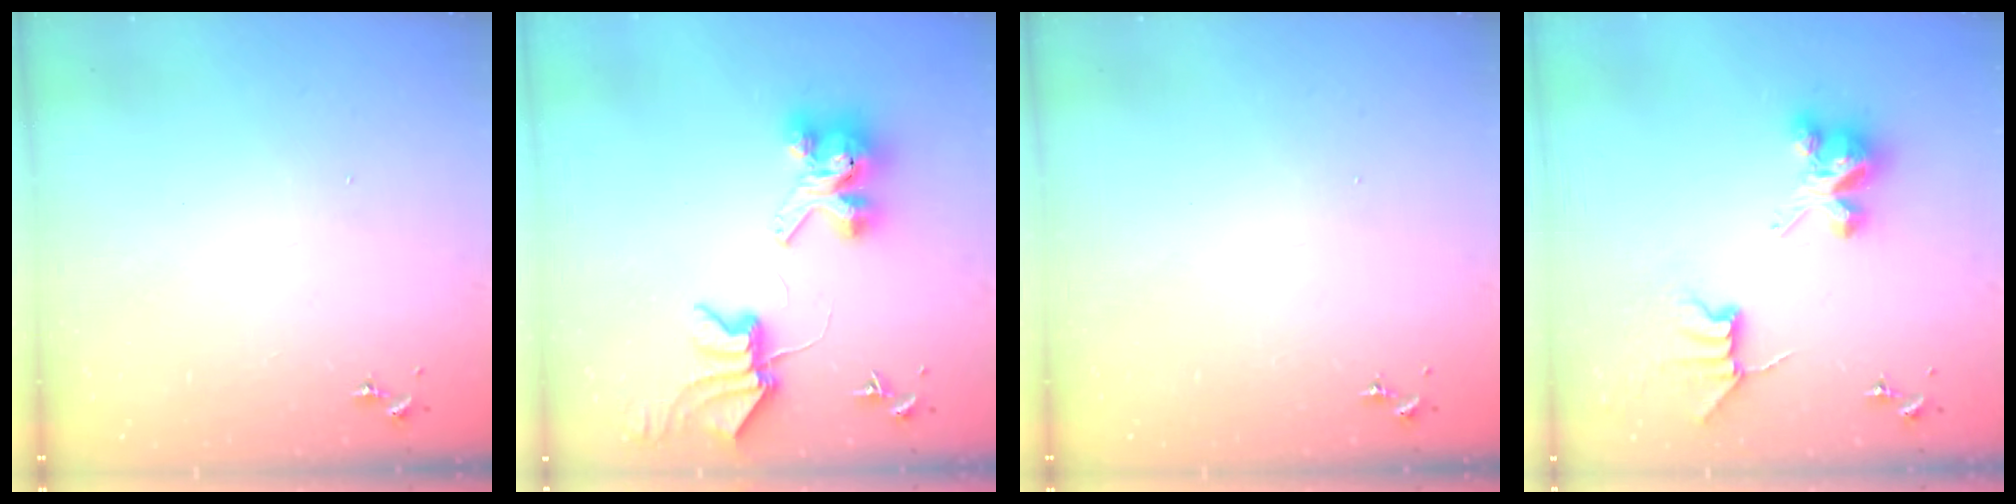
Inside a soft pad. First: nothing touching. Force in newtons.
{"total": 8.1, "press": 8.0, "slide": 1.1}
{"total": 0.0}
{"total": 8.5, "press": 8.5, "slide": 0.6}